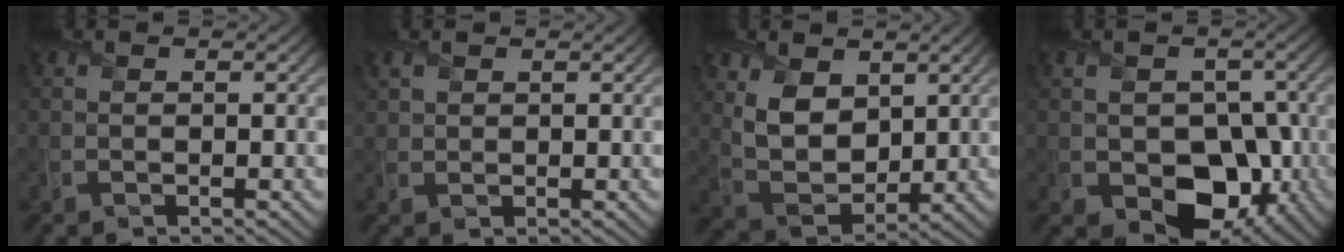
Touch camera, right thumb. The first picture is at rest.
{"total": 1.9, "force": [1.3, 1.3, 0.5], "torque": [-0.016, 0.005, 0.027]}
{"total": 7.7, "force": [3.0, 5.1, 5.0], "torque": [-0.121, -0.013, 0.056]}
{"total": 8.5, "force": [-2.5, 6.0, 5.4], "torque": [-0.087, -0.021, -0.035]}